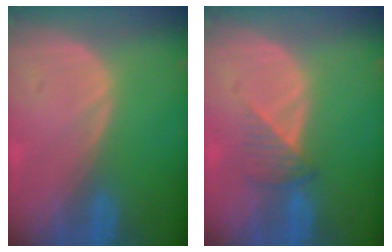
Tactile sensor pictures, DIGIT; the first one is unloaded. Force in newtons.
{"total": 3.1, "press": 2.8, "slide": 1.4}